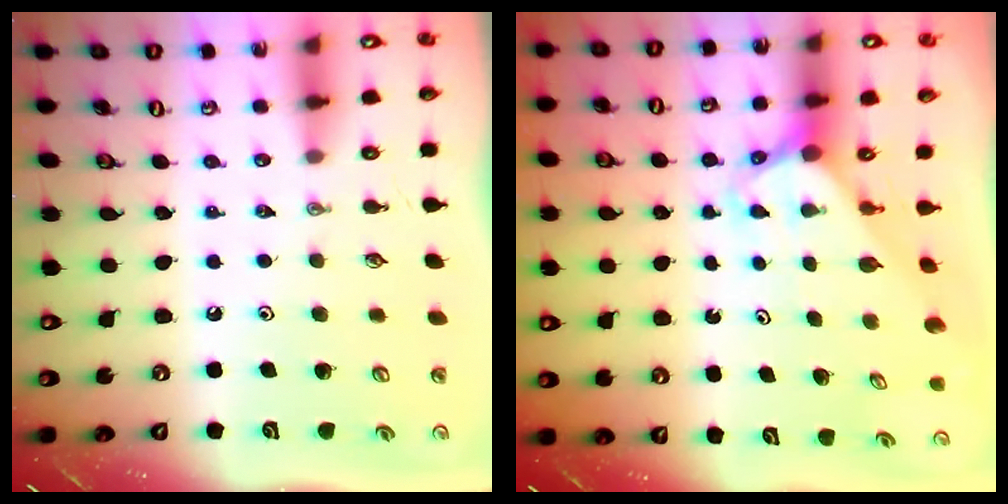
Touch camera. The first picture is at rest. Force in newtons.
{"total": 3.0, "press": 3.0, "slide": 0.2}